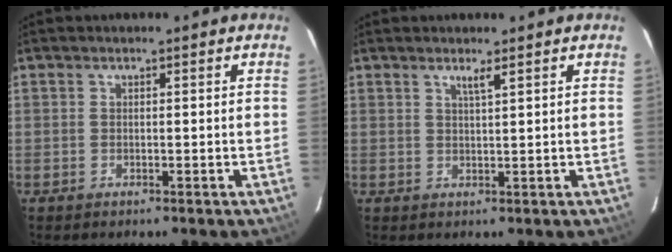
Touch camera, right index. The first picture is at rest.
{"total": 1.6, "force": [1.1, -0.2, 1.2], "torque": [-0.021, -0.001, 0.017]}